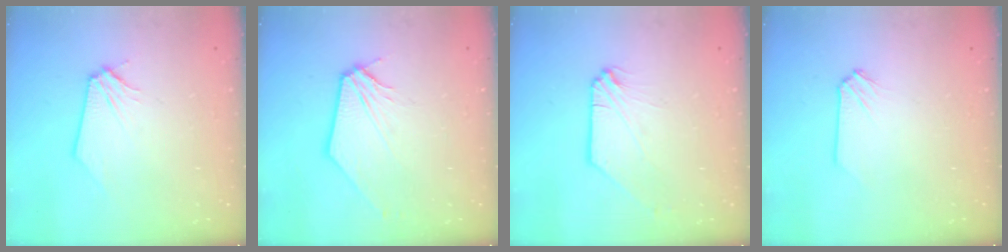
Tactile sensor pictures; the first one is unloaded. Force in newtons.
{"total": 2.5, "press": 2.5, "slide": 0.3}
{"total": 0.9, "press": 0.9, "slide": 0.1}
{"total": 0.0}